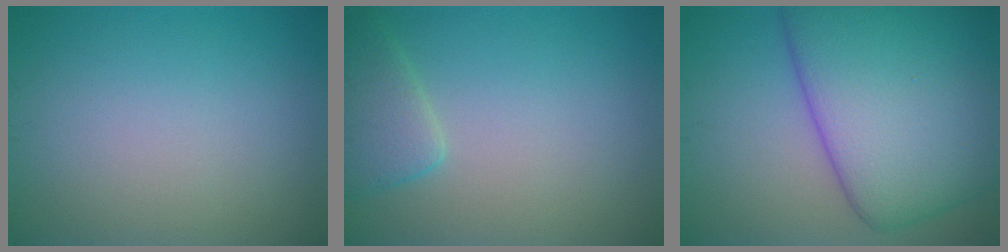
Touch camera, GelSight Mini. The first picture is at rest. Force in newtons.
{"total": 3.0, "press": 3.0, "slide": 0.3}
{"total": 13.6, "press": 13.6, "slide": 0.4}